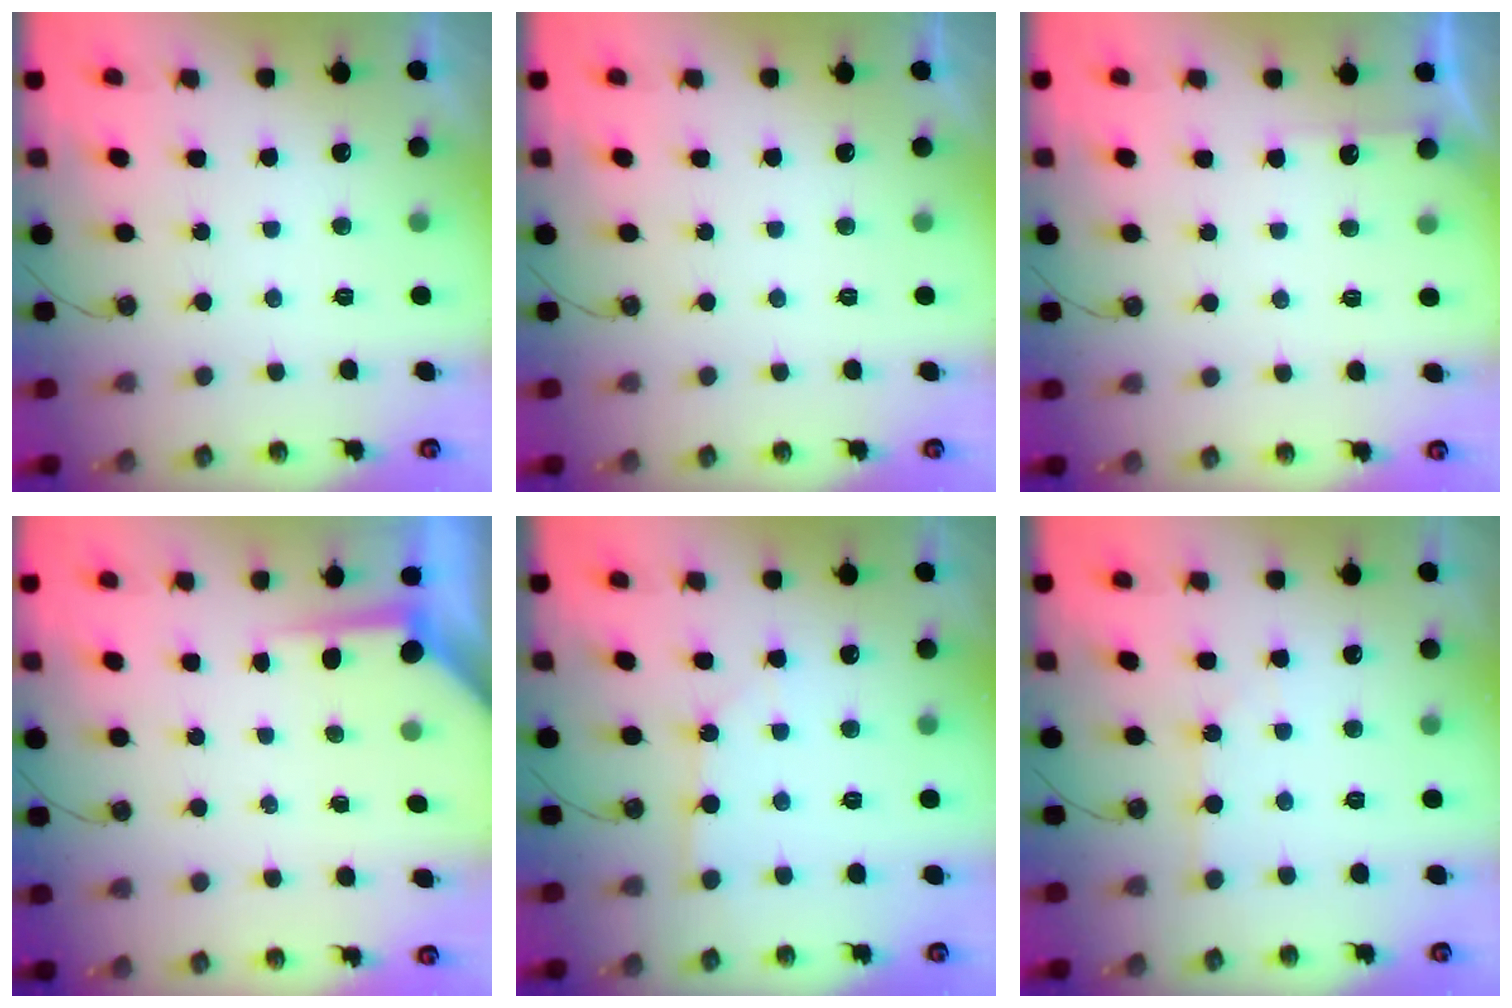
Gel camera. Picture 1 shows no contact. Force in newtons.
{"total": 0.0}
{"total": 2.5, "press": 2.5, "slide": 0.4}
{"total": 4.1, "press": 4.1, "slide": 0.4}
{"total": 2.1, "press": 2.1, "slide": 0.2}
{"total": 2.1, "press": 2.1, "slide": 0.3}